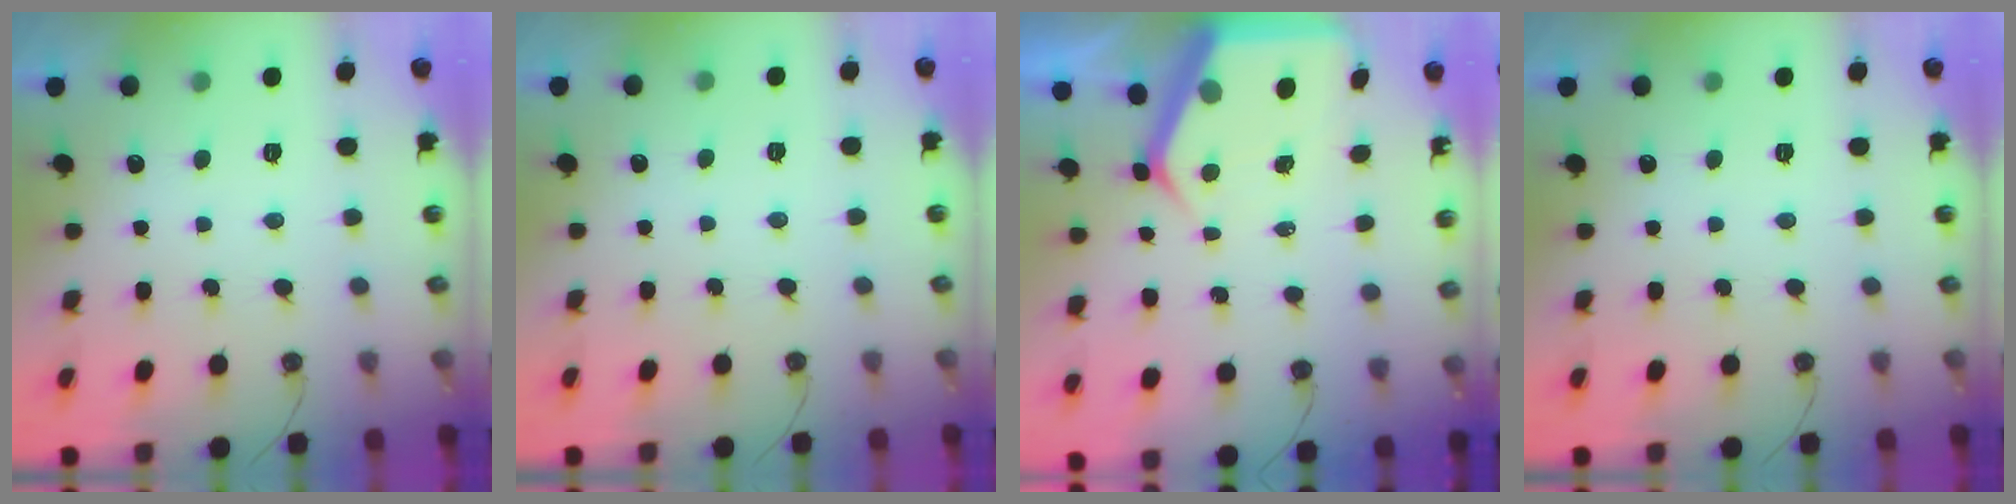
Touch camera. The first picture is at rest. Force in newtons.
{"total": 1.7, "press": 1.7, "slide": 0.3}
{"total": 8.0, "press": 7.9, "slide": 1.0}
{"total": 0.0}